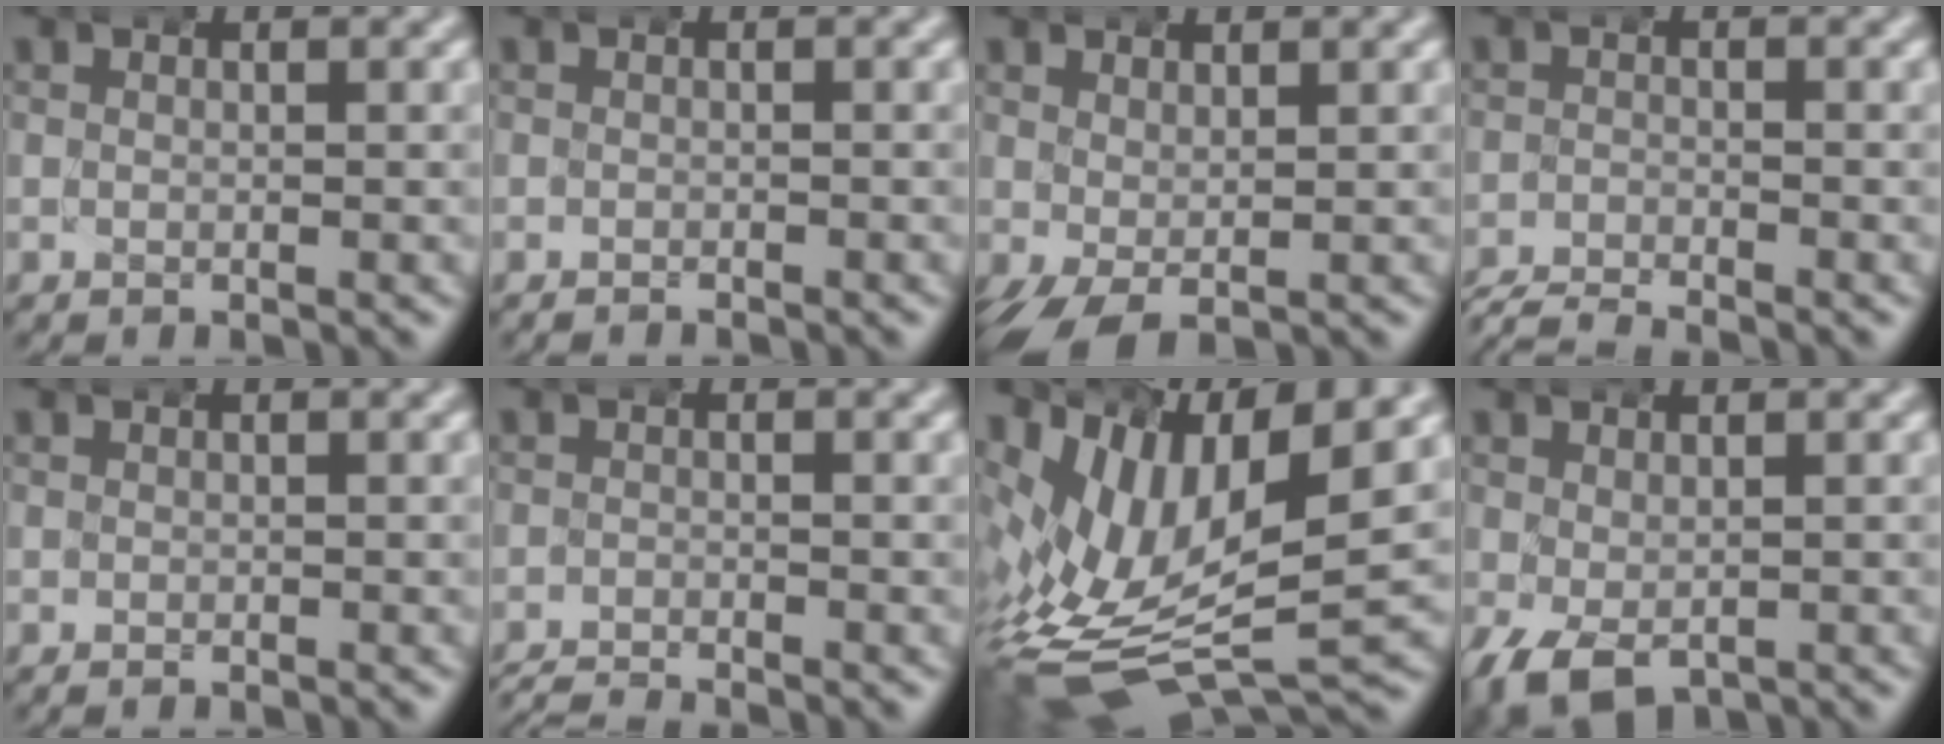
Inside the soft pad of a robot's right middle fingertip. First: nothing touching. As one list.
[{"total": 0.9, "force": [-0.9, 0.2, -0.3], "torque": [0.003, 0.000, -0.015]}, {"total": 3.2, "force": [-1.7, 1.7, 2.1], "torque": [-0.050, -0.024, -0.011]}, {"total": 5.1, "force": [-4.9, 1.4, 0.9], "torque": [-0.021, -0.013, -0.077]}, {"total": 0.0}, {"total": 3.9, "force": [-3.8, 0.8, 0.4], "torque": [-0.009, -0.011, -0.059]}, {"total": 11.6, "force": [-2.1, 8.0, 8.1], "torque": [-0.181, -0.037, -0.022]}, {"total": 4.9, "force": [-3.1, 3.1, 2.2], "torque": [-0.062, -0.030, -0.032]}]